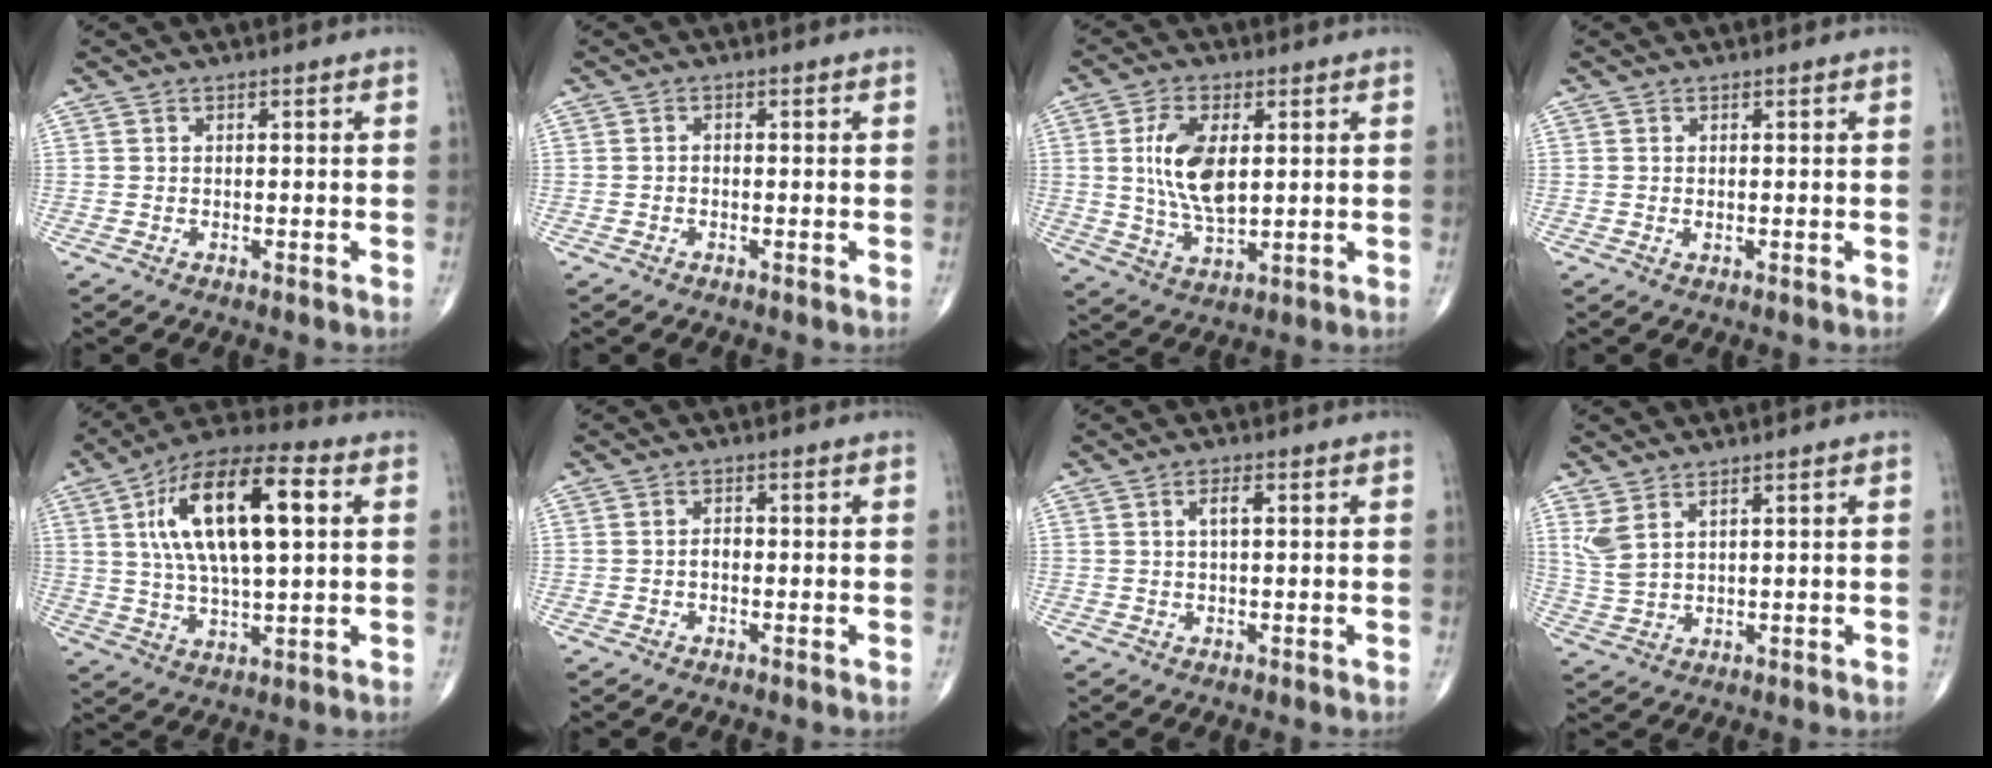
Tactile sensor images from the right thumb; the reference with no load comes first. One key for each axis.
{"total": 0.7, "fx": -0.3, "fy": 0.5, "fz": 0.4, "tx": -0.005, "ty": 0.002, "tz": -0.009}
{"total": 11.4, "fx": 1.8, "fy": 5.7, "fz": 9.7, "tx": -0.185, "ty": -0.011, "tz": 0.040}
{"total": 0.7, "fx": -0.1, "fy": 0.3, "fz": 0.6, "tx": -0.014, "ty": -0.001, "tz": 0.000}
{"total": 20.0, "fx": 4.8, "fy": 7.7, "fz": 17.8, "tx": -0.311, "ty": 0.016, "tz": 0.077}
{"total": 1.8, "fx": -0.5, "fy": 1.1, "fz": 1.4, "tx": -0.018, "ty": 0.006, "tz": -0.012}
{"total": 2.4, "fx": 0.6, "fy": 0.7, "fz": 2.2, "tx": -0.042, "ty": 0.004, "tz": 0.011}
{"total": 4.7, "fx": 2.6, "fy": 1.8, "fz": 3.5, "tx": -0.082, "ty": -0.010, "tz": 0.066}